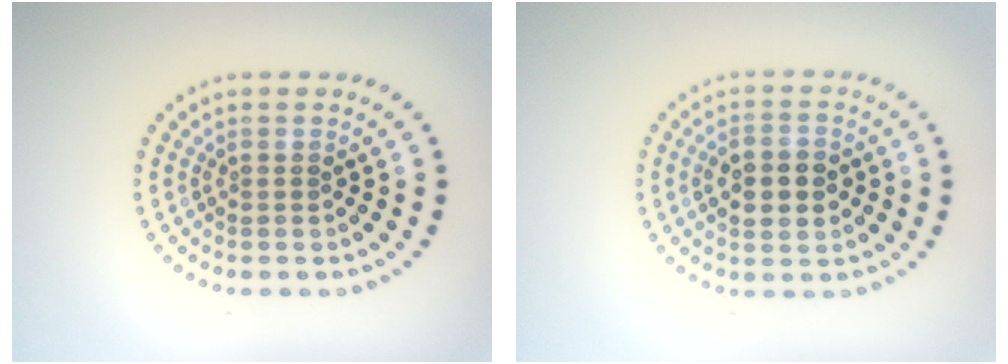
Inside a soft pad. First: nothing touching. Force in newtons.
{"total": 4.6, "press": 4.6, "slide": 0.2}